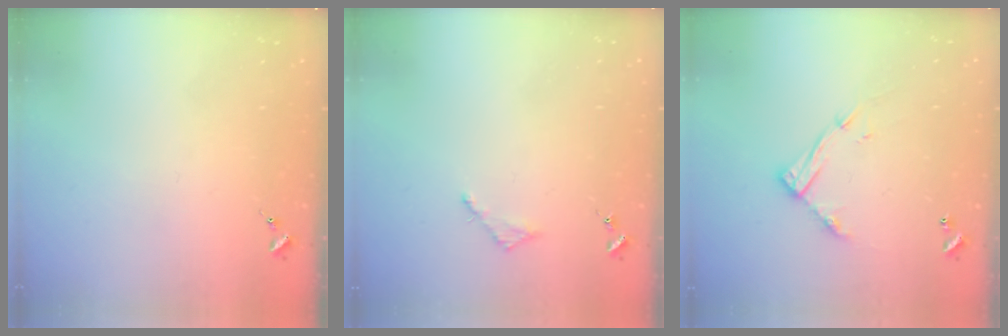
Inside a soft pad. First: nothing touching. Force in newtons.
{"total": 2.8, "press": 2.7, "slide": 0.3}
{"total": 12.2, "press": 12.1, "slide": 0.9}